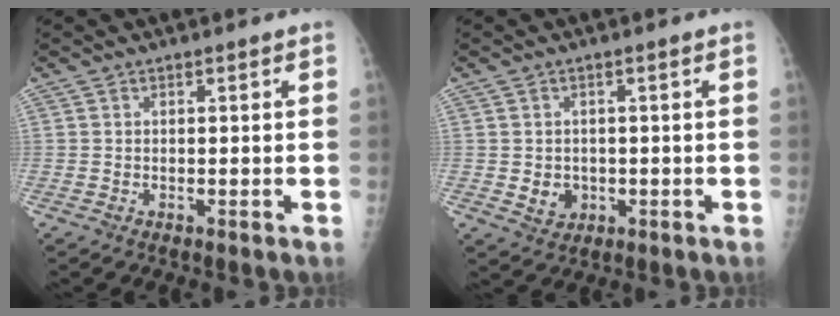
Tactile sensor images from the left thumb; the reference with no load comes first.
{"total": 3.5, "force": [-0.4, 3.1, 1.7], "torque": [-0.014, 0.000, 0.004]}